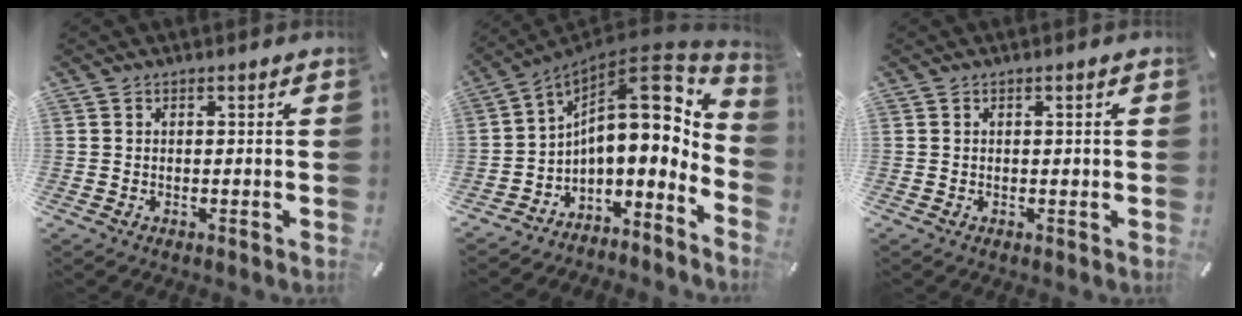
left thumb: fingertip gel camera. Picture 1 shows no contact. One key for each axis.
{"total": 17.7, "fx": 5.5, "fy": 9.8, "fz": 13.6, "tx": -0.179, "ty": -0.066, "tz": 0.092}
{"total": 0.6, "fx": 0.1, "fy": 0.2, "fz": 0.6, "tx": -0.012, "ty": 0.001, "tz": 0.001}